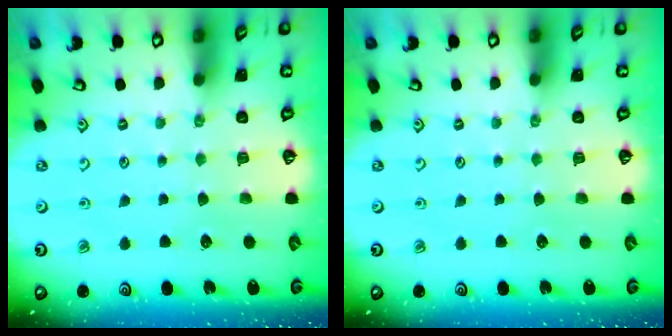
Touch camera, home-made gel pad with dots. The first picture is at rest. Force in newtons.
{"total": 0.0}